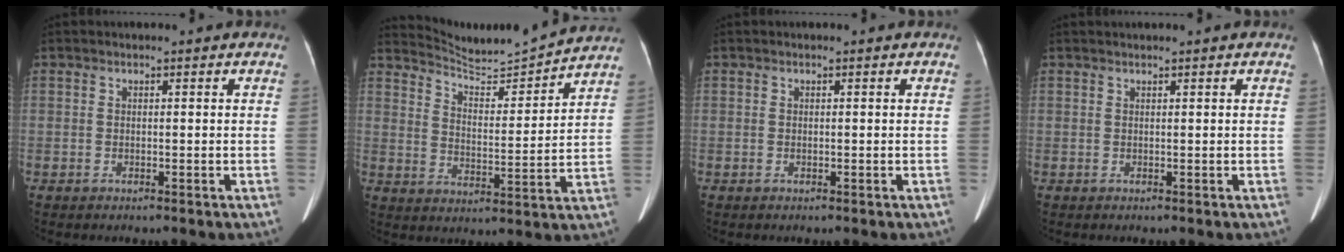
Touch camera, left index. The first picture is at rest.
{"total": 10.8, "force": [10.7, -1.2, 1.1], "torque": [-0.031, -0.017, 0.168]}
{"total": 0.0}
{"total": 0.9, "force": [0.8, -0.2, 0.4], "torque": [-0.009, 0.013, 0.020]}